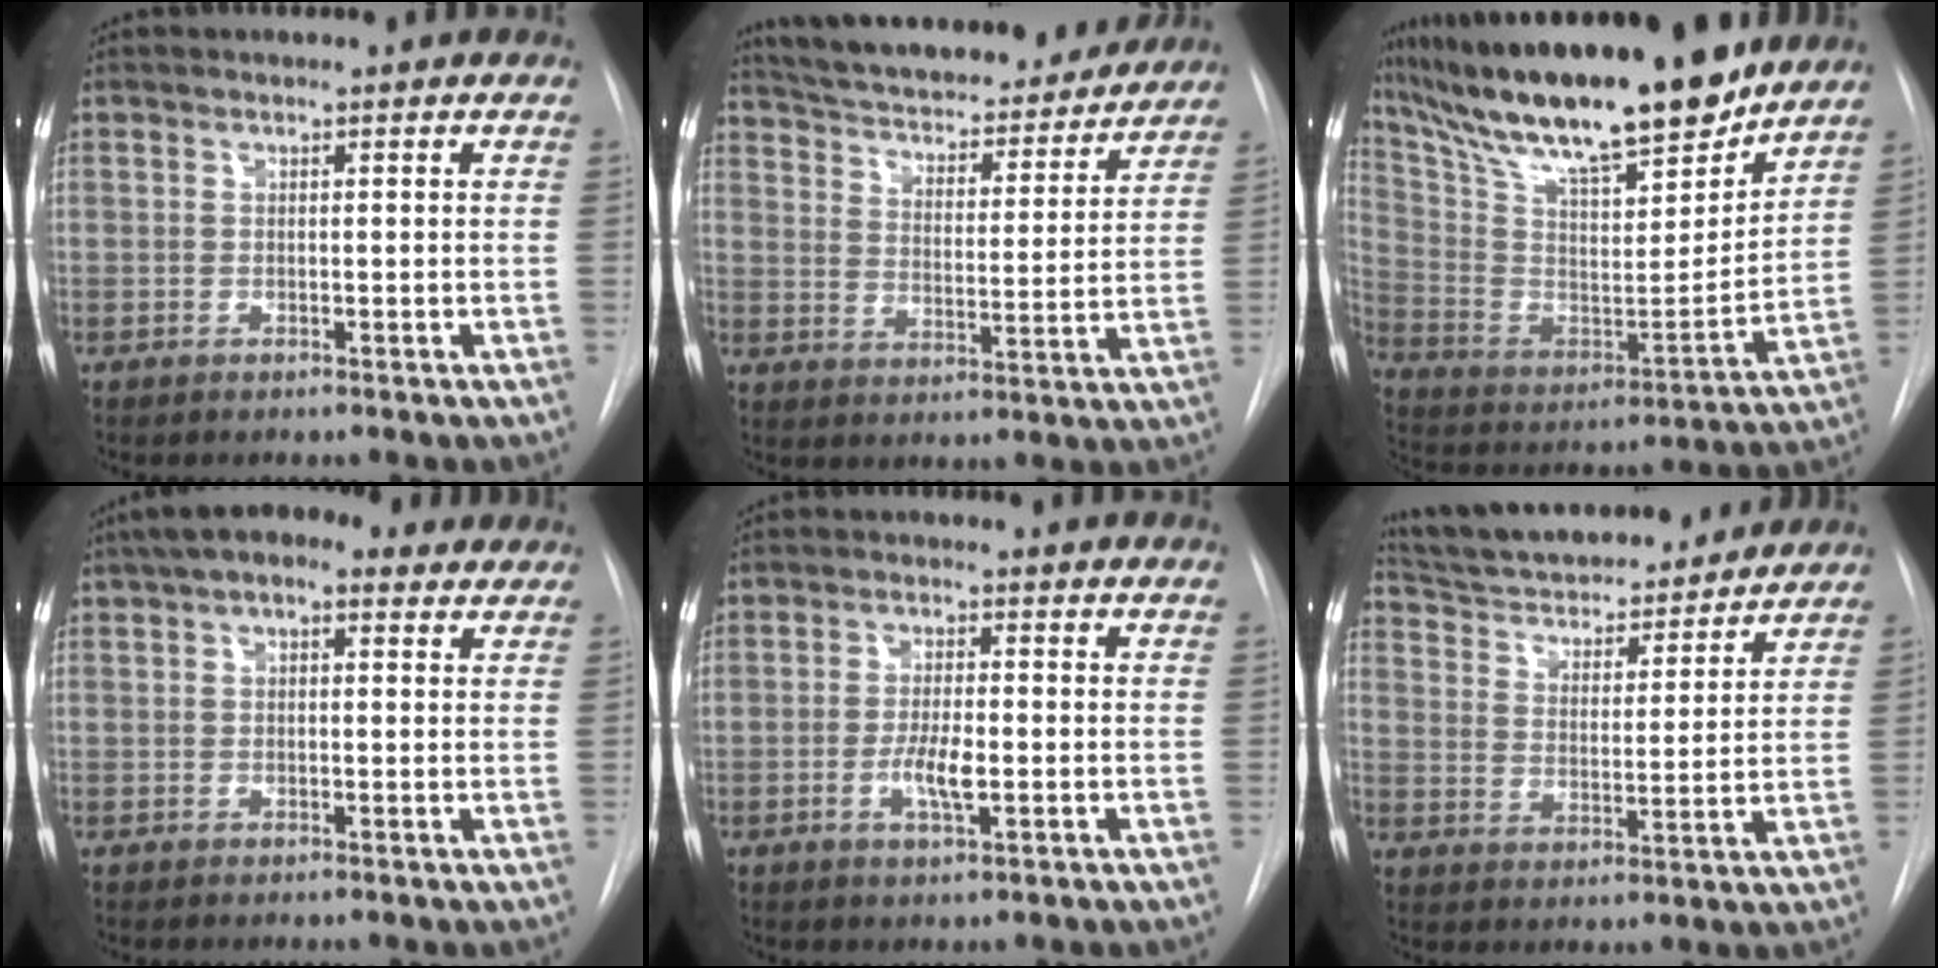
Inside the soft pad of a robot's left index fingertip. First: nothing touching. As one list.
[{"total": 23.3, "force": [21.2, 5.3, 8.1], "torque": [-0.139, -0.003, 0.293]}, {"total": 25.9, "force": [21.3, 4.2, 14.2], "torque": [-0.262, -0.006, 0.348]}, {"total": 8.9, "force": [5.8, 3.7, 5.7], "torque": [-0.090, 0.044, 0.087]}, {"total": 4.7, "force": [-1.2, 1.1, 4.4], "torque": [-0.085, -0.003, -0.019]}, {"total": 20.1, "force": [18.4, 4.4, 6.9], "torque": [-0.117, 0.012, 0.275]}]